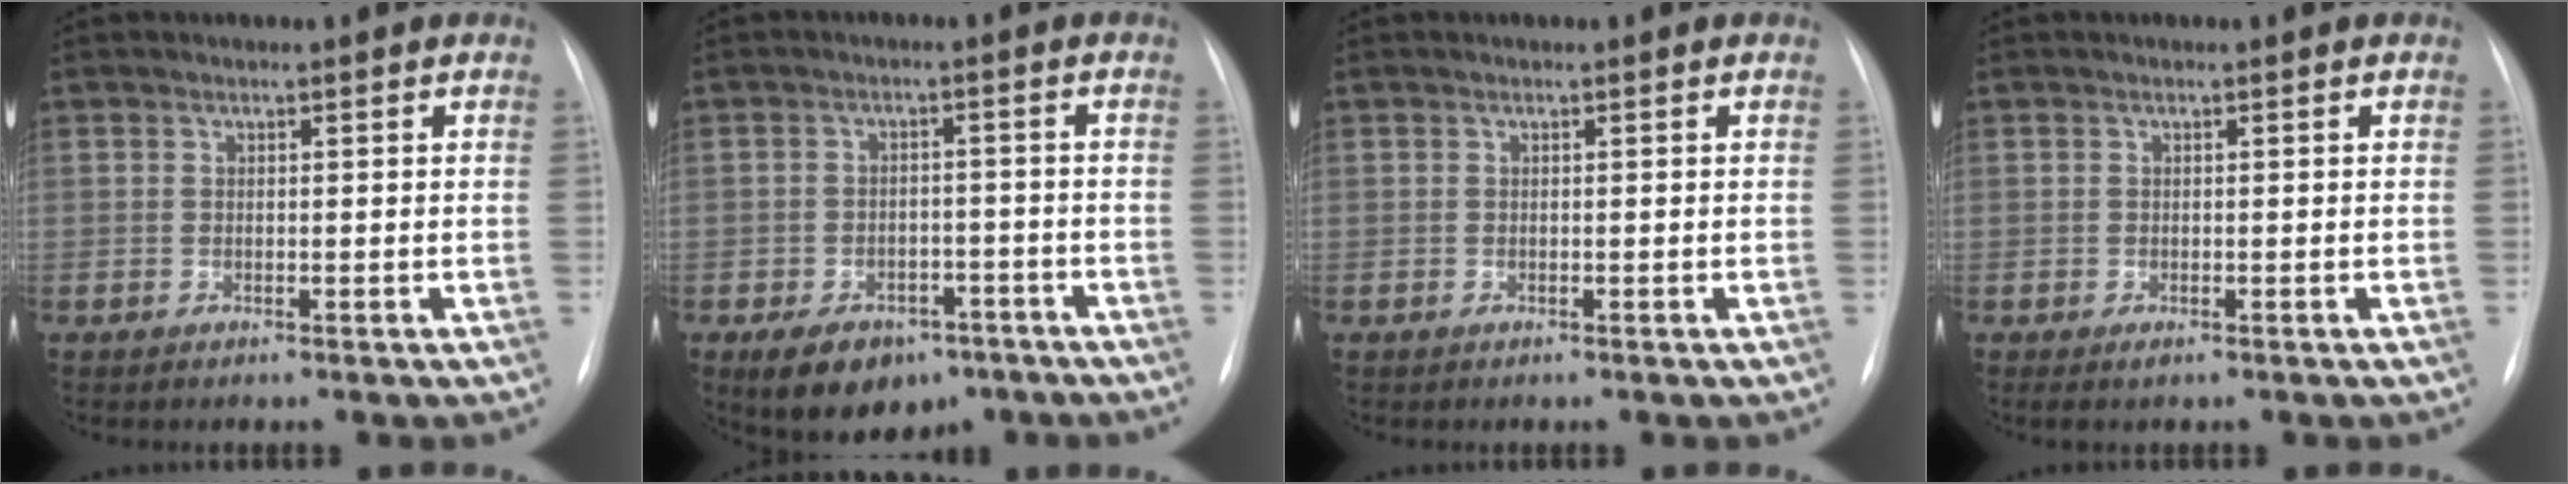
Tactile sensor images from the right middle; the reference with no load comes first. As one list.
[{"total": 9.8, "force": [-6.4, 5.7, 4.7], "torque": [-0.073, 0.006, -0.089]}, {"total": 0.0}, {"total": 0.8, "force": [-0.5, 0.3, 0.6], "torque": [-0.008, -0.001, -0.004]}]